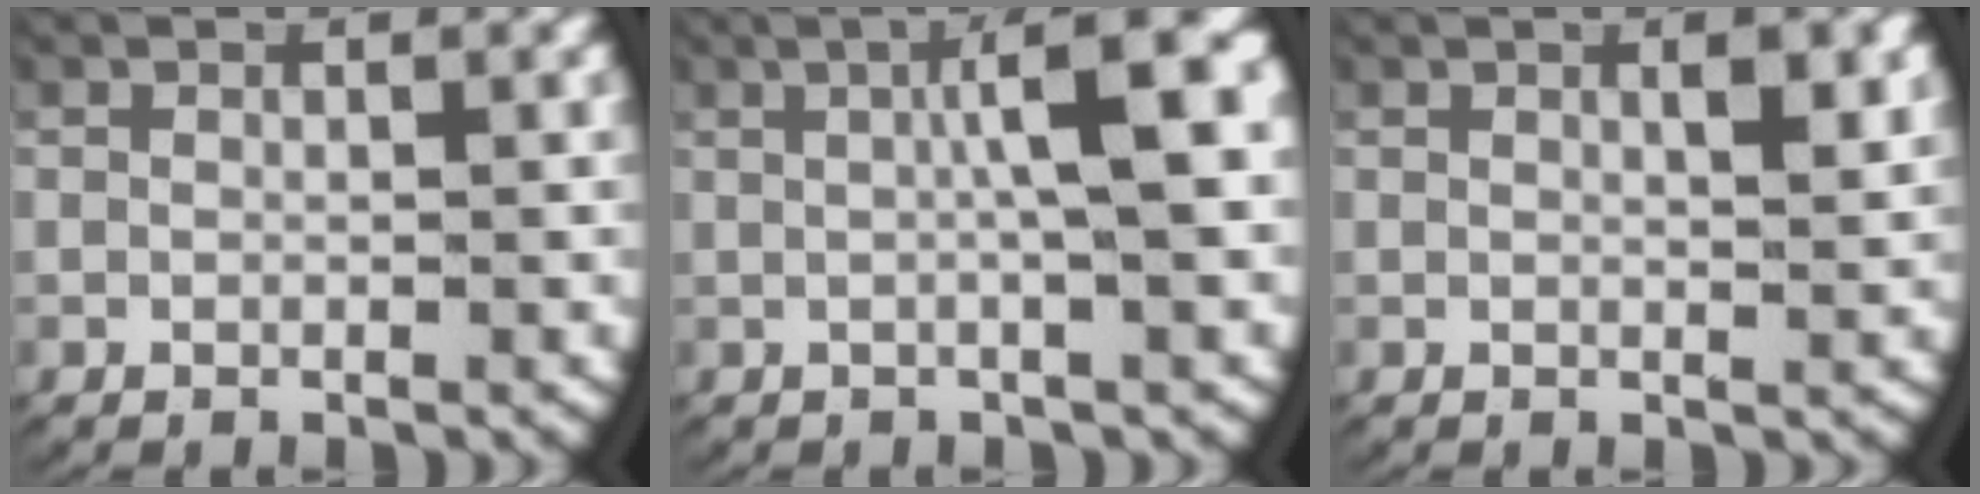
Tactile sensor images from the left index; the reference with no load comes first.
{"total": 6.3, "force": [1.4, 1.3, 6.0], "torque": [-0.087, 0.023, 0.015]}
{"total": 2.1, "force": [0.8, 0.4, 1.9], "torque": [-0.029, -0.004, 0.015]}